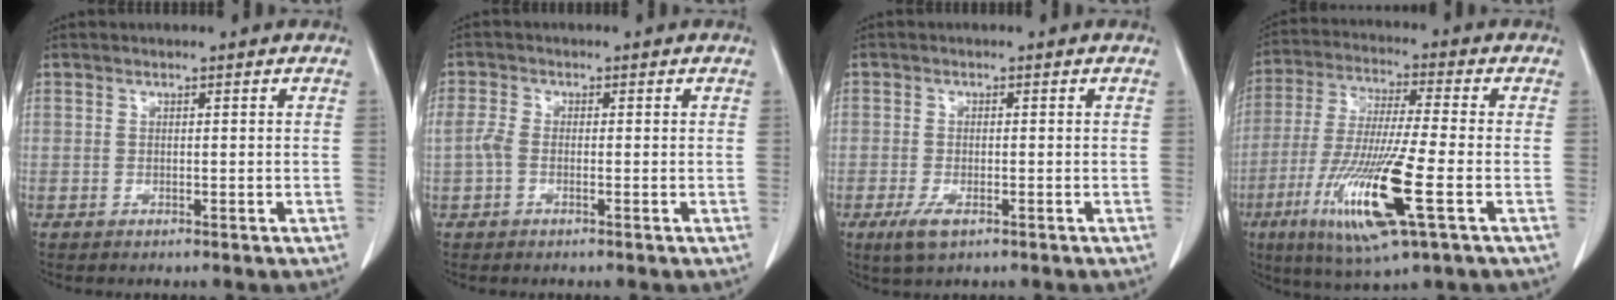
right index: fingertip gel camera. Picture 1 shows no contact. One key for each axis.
{"total": 2.1, "fx": -0.6, "fy": 1.1, "fz": 1.7, "tx": -0.044, "ty": 0.005, "tz": -0.015}
{"total": 3.4, "fx": -1.8, "fy": 1.4, "fz": 2.5, "tx": -0.056, "ty": -0.004, "tz": -0.030}
{"total": 15.9, "fx": -5.7, "fy": 0.9, "fz": 14.8, "tx": -0.301, "ty": -0.030, "tz": -0.104}